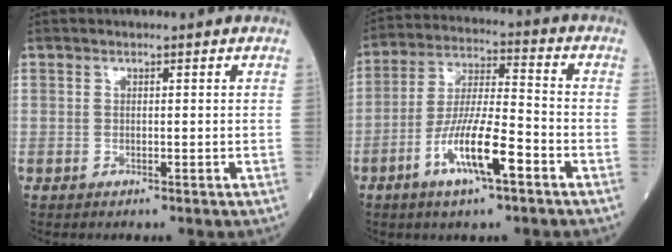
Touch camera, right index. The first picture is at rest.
{"total": 11.4, "force": [-5.2, 1.7, 10.0], "torque": [-0.191, -0.006, -0.097]}